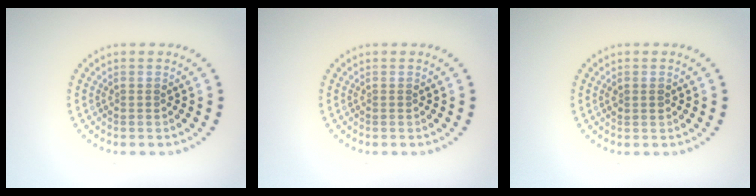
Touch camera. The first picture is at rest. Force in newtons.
{"total": 0.0}
{"total": 0.8, "press": 0.8, "slide": 0.1}